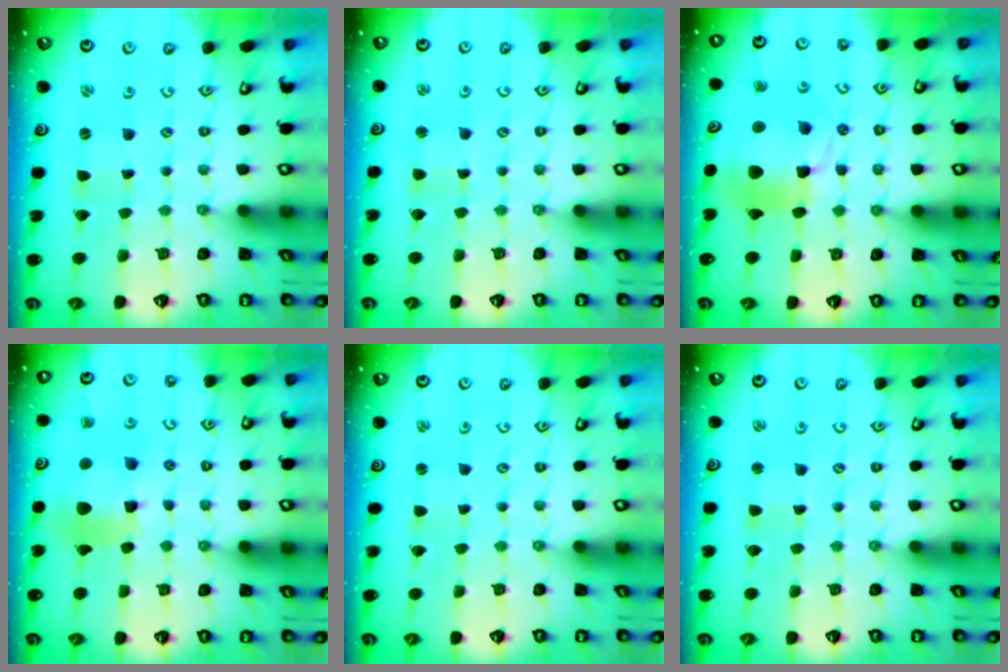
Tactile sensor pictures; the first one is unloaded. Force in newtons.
{"total": 2.3, "press": 2.3, "slide": 0.5}
{"total": 17.6, "press": 17.5, "slide": 2.3}
{"total": 11.6, "press": 11.5, "slide": 1.2}
{"total": 1.5, "press": 1.5, "slide": 0.3}
{"total": 2.0, "press": 2.0, "slide": 0.3}